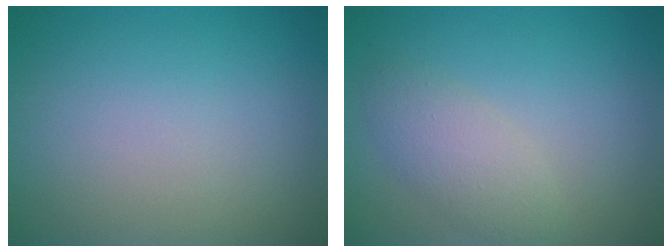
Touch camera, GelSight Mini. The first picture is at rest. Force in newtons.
{"total": 2.8, "press": 2.8, "slide": 0.1}